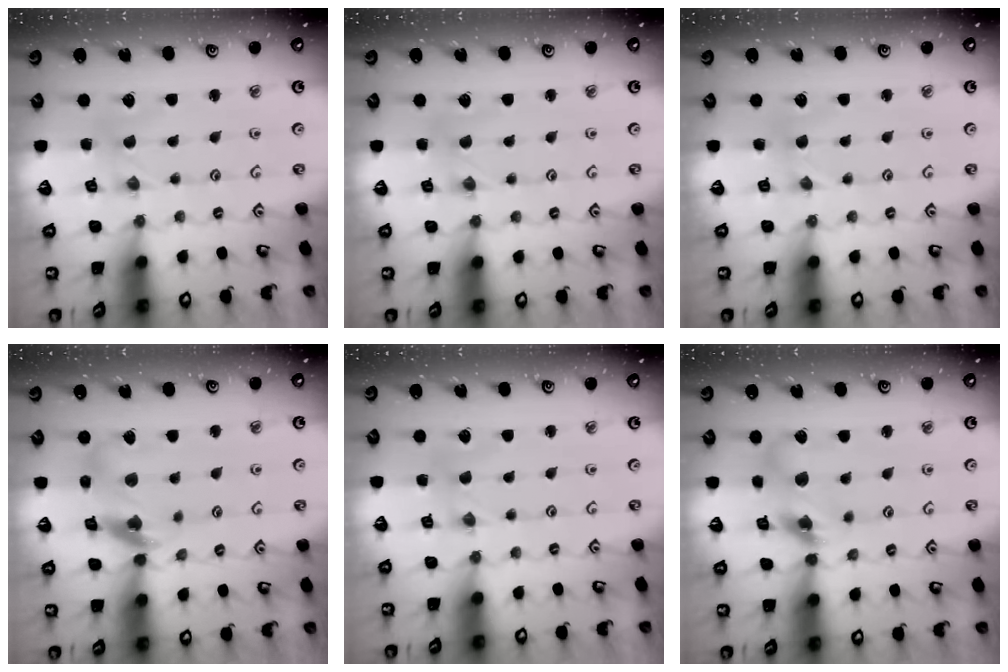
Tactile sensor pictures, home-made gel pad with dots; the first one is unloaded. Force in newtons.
{"total": 1.5, "press": 1.5, "slide": 0.3}
{"total": 0.9, "press": 0.9, "slide": 0.2}
{"total": 14.3, "press": 14.2, "slide": 1.6}
{"total": 0.7, "press": 0.7, "slide": 0.1}
{"total": 12.8, "press": 12.7, "slide": 1.5}